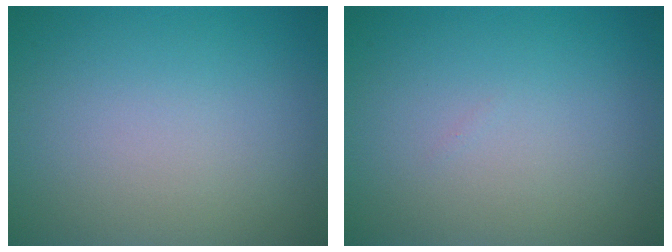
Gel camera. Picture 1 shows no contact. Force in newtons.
{"total": 0.0}